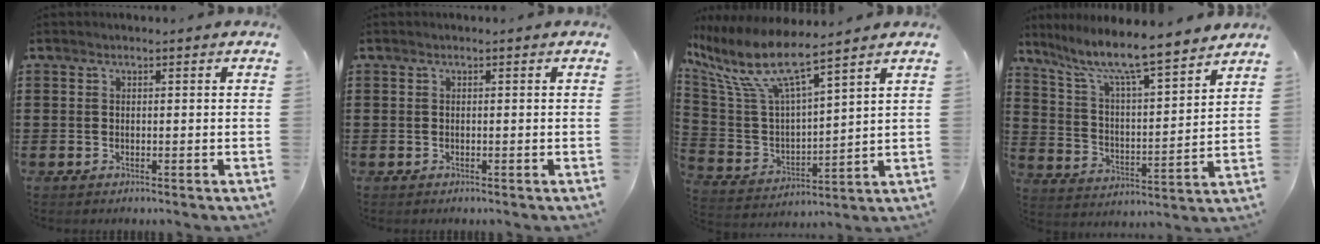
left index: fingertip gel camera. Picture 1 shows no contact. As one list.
[{"total": 0.0}, {"total": 10.2, "force": [7.4, 2.1, 6.6], "torque": [-0.172, -0.047, 0.121]}, {"total": 8.0, "force": [7.0, 0.1, 4.0], "torque": [-0.105, -0.051, 0.113]}]